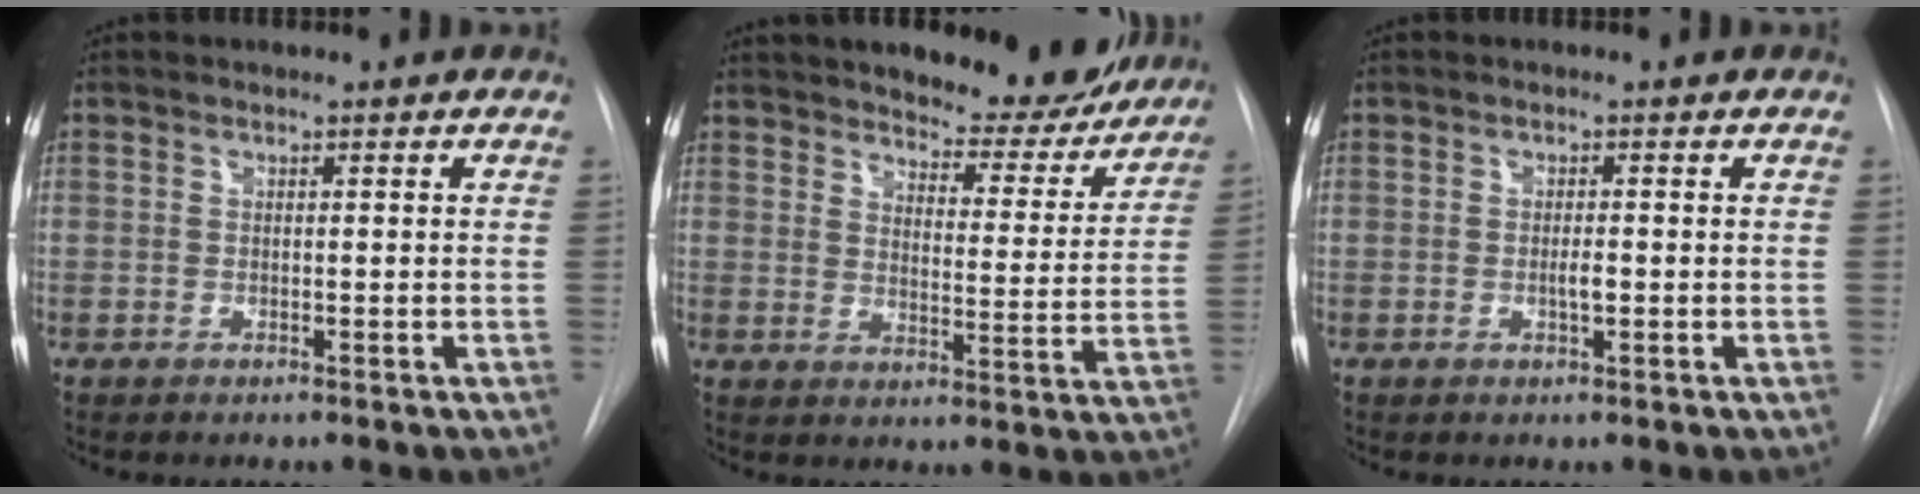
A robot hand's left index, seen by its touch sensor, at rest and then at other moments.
{"total": 12.5, "force": [11.5, 3.2, 3.6], "torque": [-0.032, -0.025, 0.151]}
{"total": 1.4, "force": [-0.3, 0.3, 1.4], "torque": [-0.026, 0.000, -0.004]}